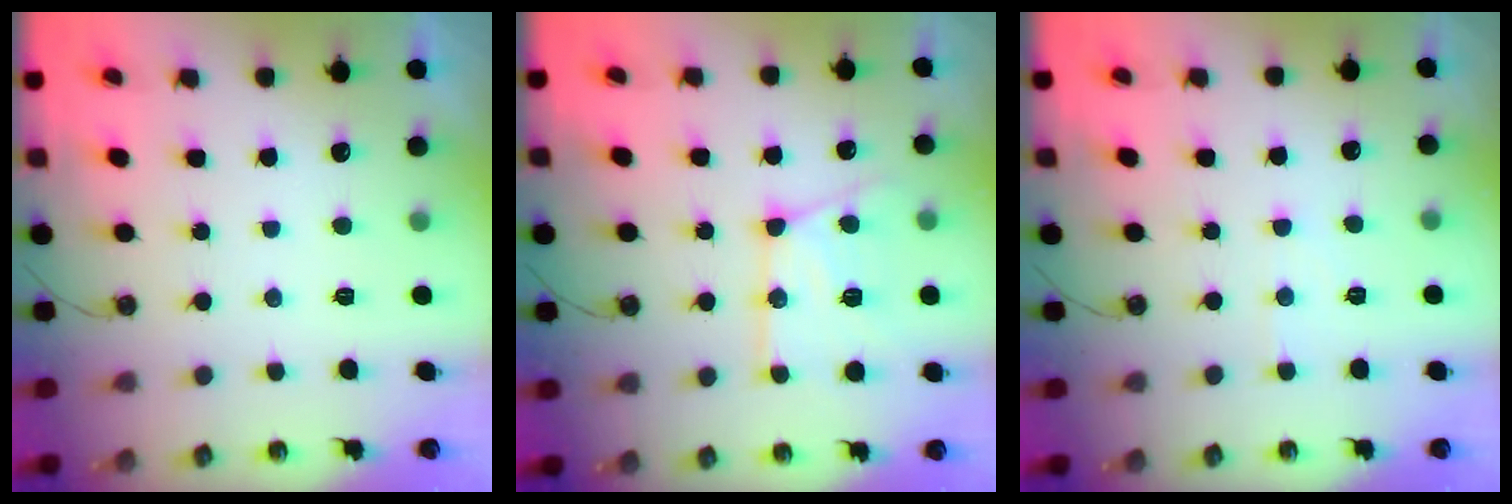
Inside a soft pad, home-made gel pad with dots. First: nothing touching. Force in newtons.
{"total": 16.3, "press": 16.3, "slide": 1.7}
{"total": 3.7, "press": 3.7, "slide": 0.5}